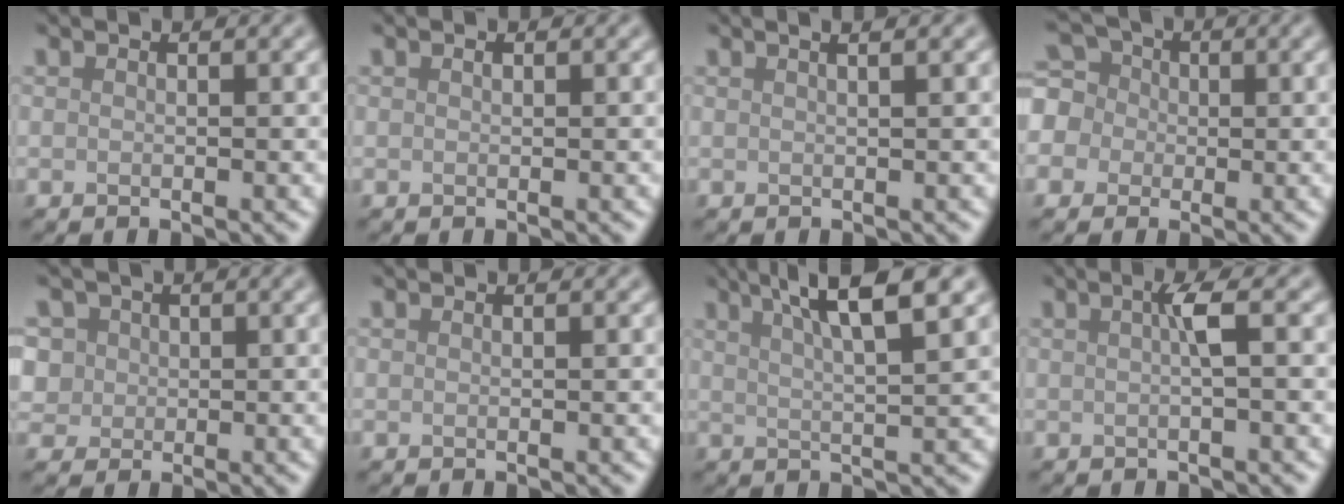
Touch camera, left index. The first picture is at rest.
{"total": 0.0}
{"total": 3.7, "force": [1.9, 1.8, 2.6], "torque": [-0.005, 0.025, -0.013]}
{"total": 6.2, "force": [0.0, 5.8, 2.2], "torque": [-0.058, 0.037, -0.039]}
{"total": 4.3, "force": [1.7, 3.7, 1.4], "torque": [-0.027, 0.017, 0.019]}
{"total": 0.0}
{"total": 6.4, "force": [3.6, 1.2, 5.2], "torque": [-0.065, 0.016, 0.049]}
{"total": 2.0, "force": [0.2, 0.3, 2.0], "torque": [-0.035, 0.004, -0.001]}